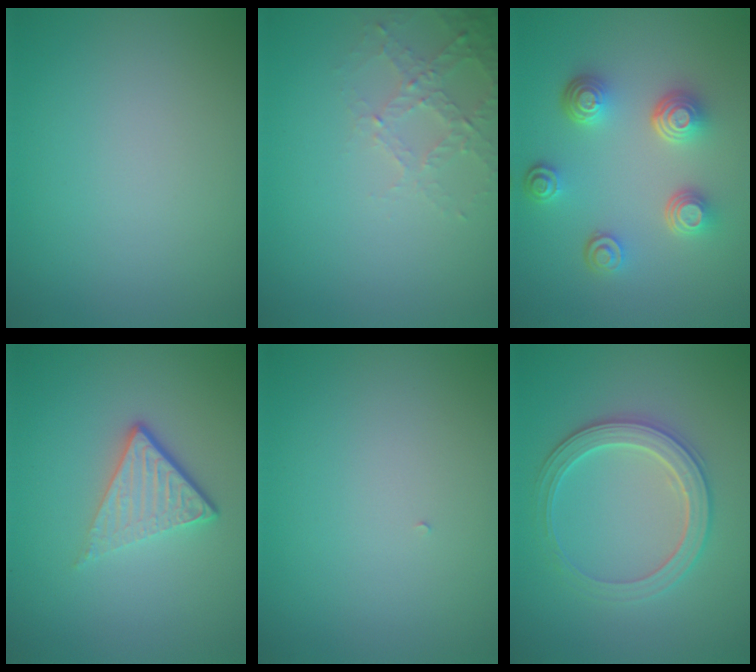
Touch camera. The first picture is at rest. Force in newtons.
{"total": 2.6, "press": 2.5, "slide": 0.8}
{"total": 4.6, "press": 3.5, "slide": 2.9}
{"total": 3.9, "press": 2.5, "slide": 3.0}
{"total": 0.0}
{"total": 3.3, "press": 3.2, "slide": 0.6}